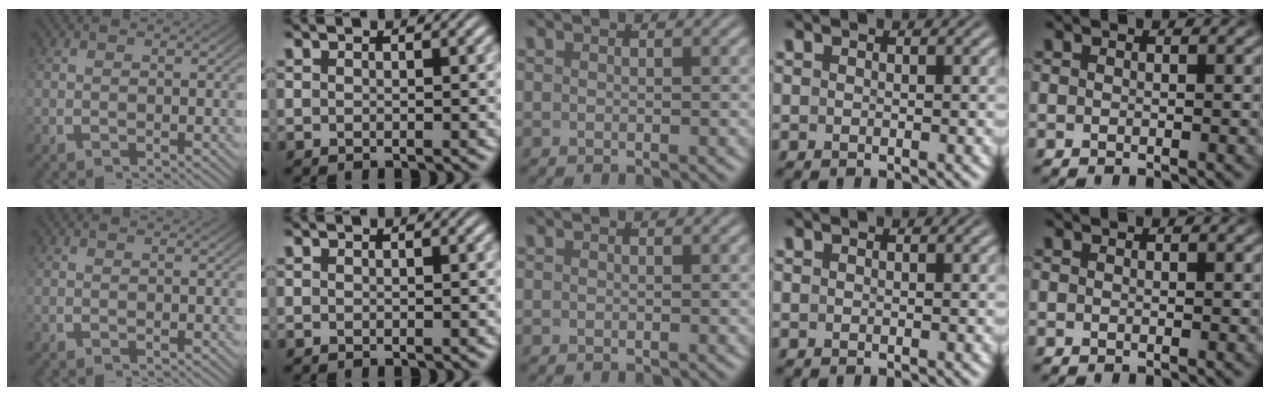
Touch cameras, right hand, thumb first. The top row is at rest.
{}